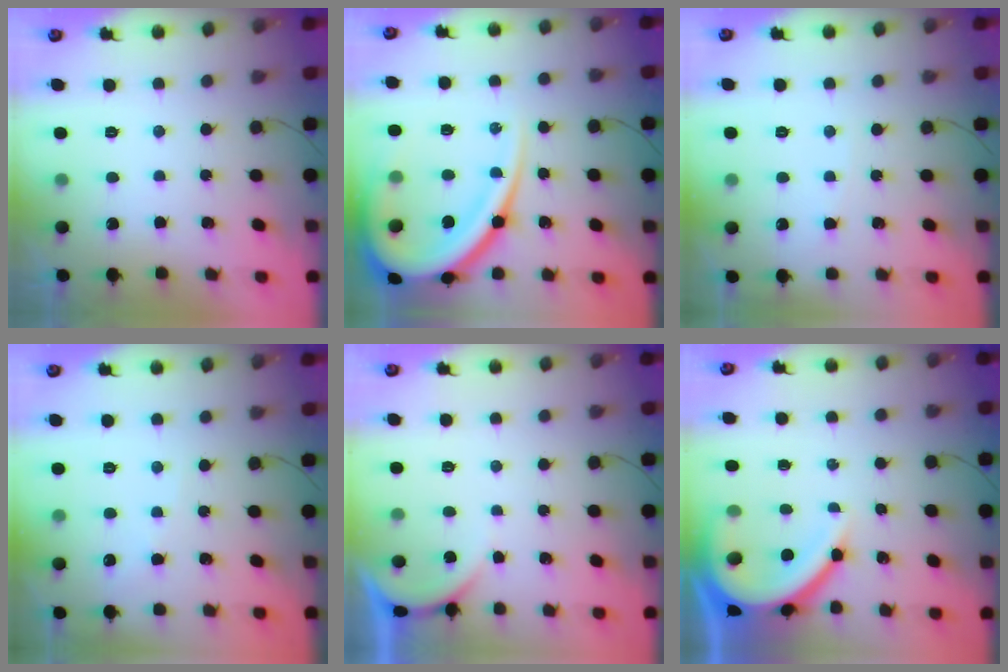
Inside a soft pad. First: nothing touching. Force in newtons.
{"total": 23.8, "press": 23.7, "slide": 2.5}
{"total": 2.5, "press": 2.5, "slide": 0.3}
{"total": 2.7, "press": 2.6, "slide": 0.4}
{"total": 1.6, "press": 1.6, "slide": 0.1}
{"total": 12.9, "press": 12.8, "slide": 1.6}